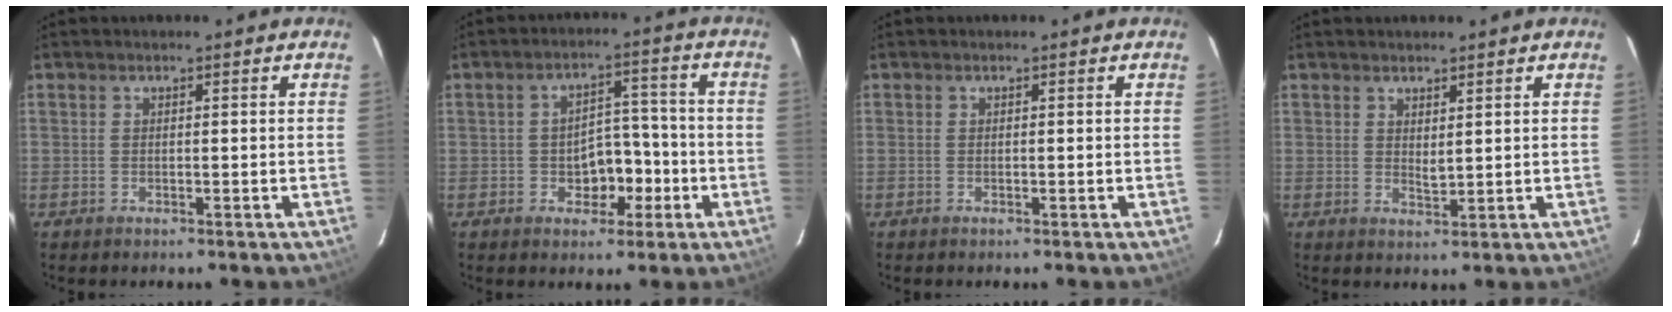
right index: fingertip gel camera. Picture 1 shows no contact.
{"total": 6.6, "force": [-2.4, 4.7, 4.0], "torque": [-0.066, 0.020, -0.022]}
{"total": 0.0}
{"total": 2.2, "force": [1.4, 0.9, 1.4], "torque": [-0.024, -0.004, 0.025]}